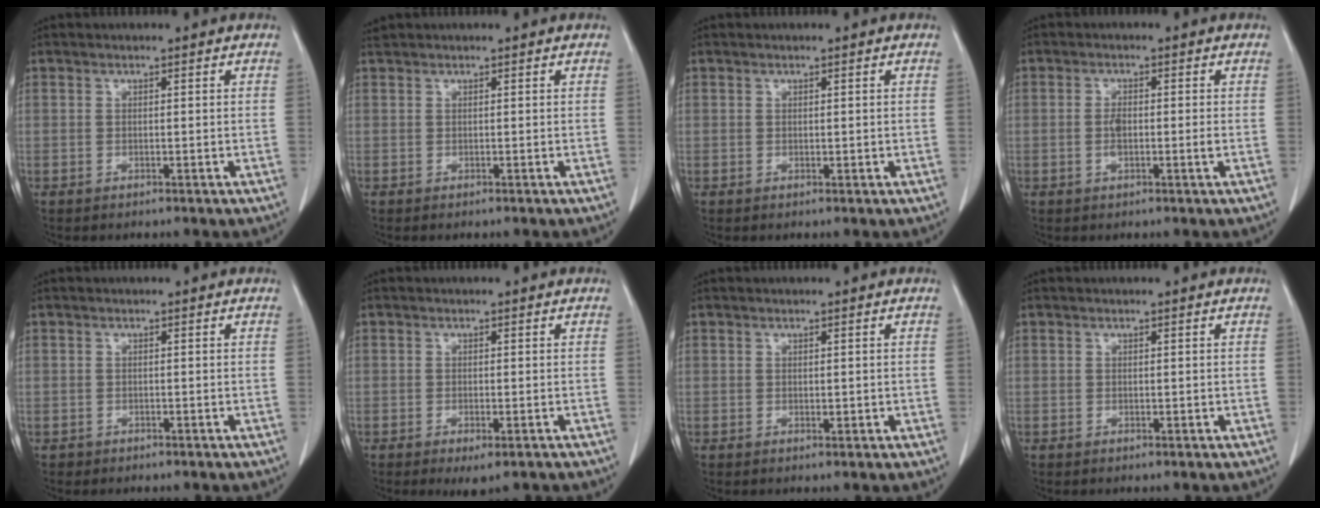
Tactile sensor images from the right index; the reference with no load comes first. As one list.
[{"total": 0.6, "force": [0.5, 0.1, 0.3], "torque": [-0.015, 0.018, 0.013]}, {"total": 0.5, "force": [0.1, 0.3, 0.4], "torque": [-0.004, -0.002, 0.005]}, {"total": 2.9, "force": [-0.4, 0.7, 2.8], "torque": [-0.060, -0.002, -0.008]}, {"total": 0.6, "force": [-0.4, 0.5, -0.1], "torque": [-0.004, 0.003, -0.007]}, {"total": 2.9, "force": [-1.8, 0.8, 2.1], "torque": [-0.025, -0.005, -0.023]}, {"total": 0.8, "force": [0.1, 0.4, 0.7], "torque": [-0.008, -0.003, 0.004]}, {"total": 0.0}]